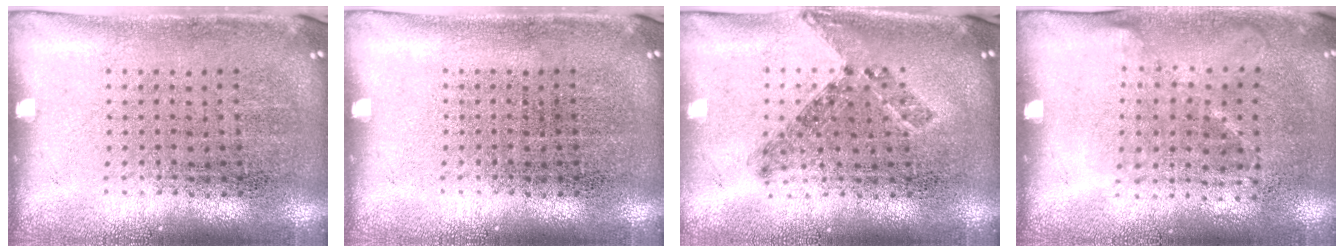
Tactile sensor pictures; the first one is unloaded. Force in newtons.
{"total": 0.0}
{"total": 0.8, "press": 0.7, "slide": 0.5}
{"total": 1.2, "press": 0.9, "slide": 0.7}